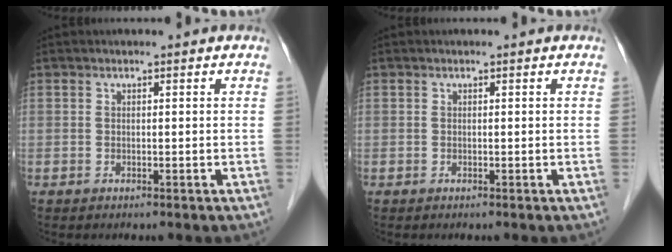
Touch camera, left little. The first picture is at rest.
{"total": 0.0}